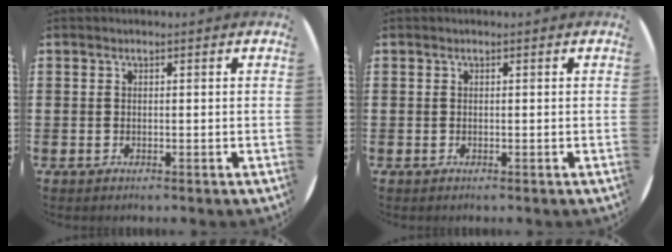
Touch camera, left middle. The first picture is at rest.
{"total": 0.0}